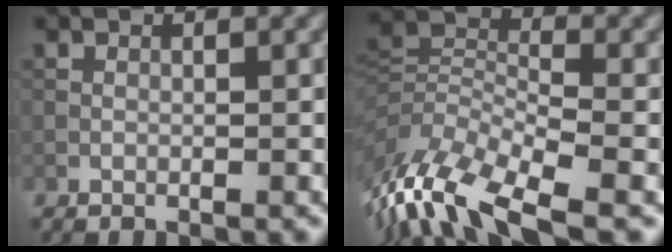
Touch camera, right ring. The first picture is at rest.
{"total": 10.9, "force": [-7.0, 3.7, 7.5], "torque": [-0.150, -0.005, -0.142]}